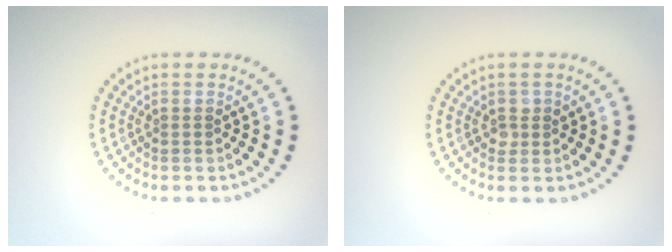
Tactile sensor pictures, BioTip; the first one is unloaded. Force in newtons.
{"total": 1.1, "press": 1.1, "slide": 0.2}